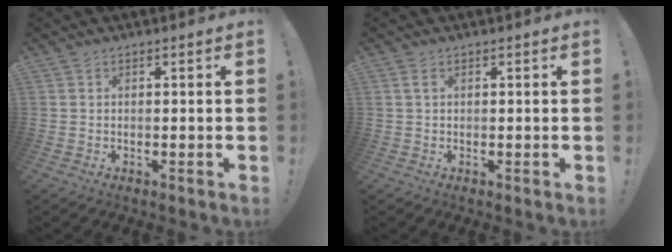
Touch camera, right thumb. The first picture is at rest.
{"total": 1.0, "force": [0.3, 0.2, 0.9], "torque": [-0.013, 0.000, 0.002]}